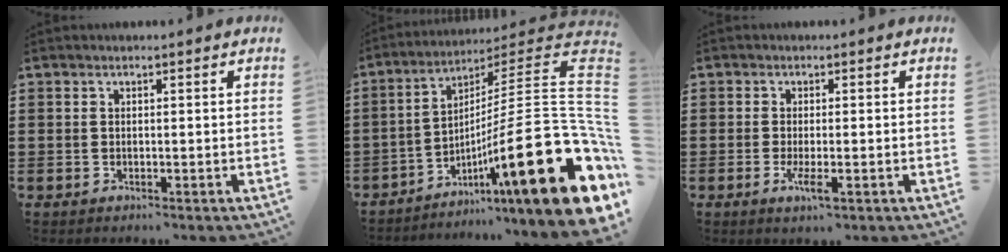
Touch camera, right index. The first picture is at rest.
{"total": 23.7, "force": [-8.2, 5.0, 21.6], "torque": [-0.346, -0.006, -0.138]}
{"total": 3.2, "force": [-1.2, 0.5, 2.9], "torque": [-0.062, -0.012, -0.024]}